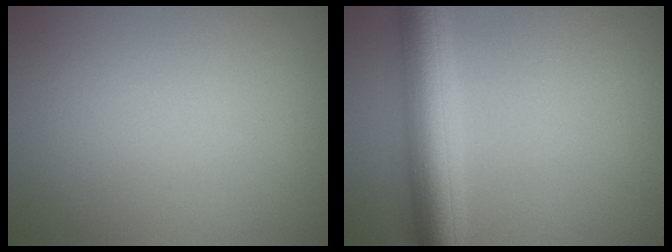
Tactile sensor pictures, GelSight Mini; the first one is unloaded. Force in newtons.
{"total": 6.8, "press": 6.8, "slide": 0.1}